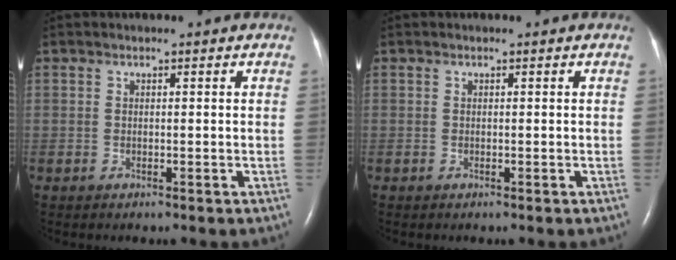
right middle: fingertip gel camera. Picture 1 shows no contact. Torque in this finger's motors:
{"motor_torque": [0.03, -0.06, 0.00, 0.01]}